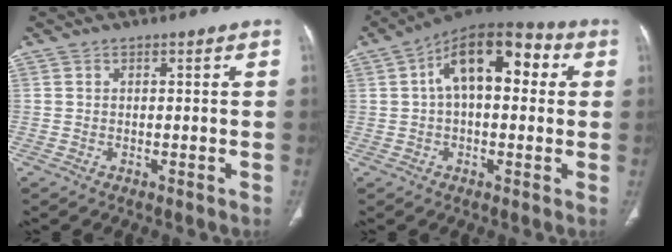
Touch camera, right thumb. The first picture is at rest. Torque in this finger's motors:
{"motor_torque": [1.03, 3.62, 1.70, -0.08, 0.13]}